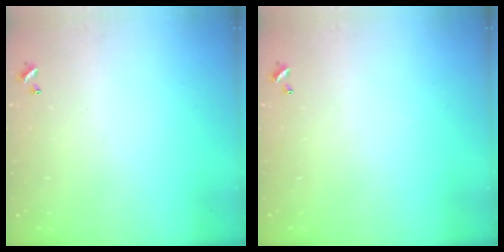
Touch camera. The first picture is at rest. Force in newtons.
{"total": 0.0}